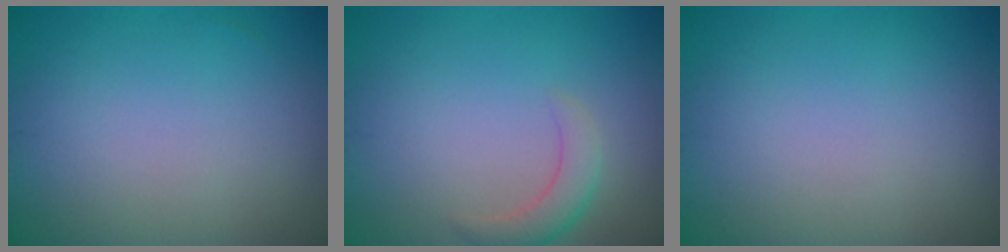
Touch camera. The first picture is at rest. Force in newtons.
{"total": 2.2, "press": 2.1, "slide": 0.2}
{"total": 0.0}